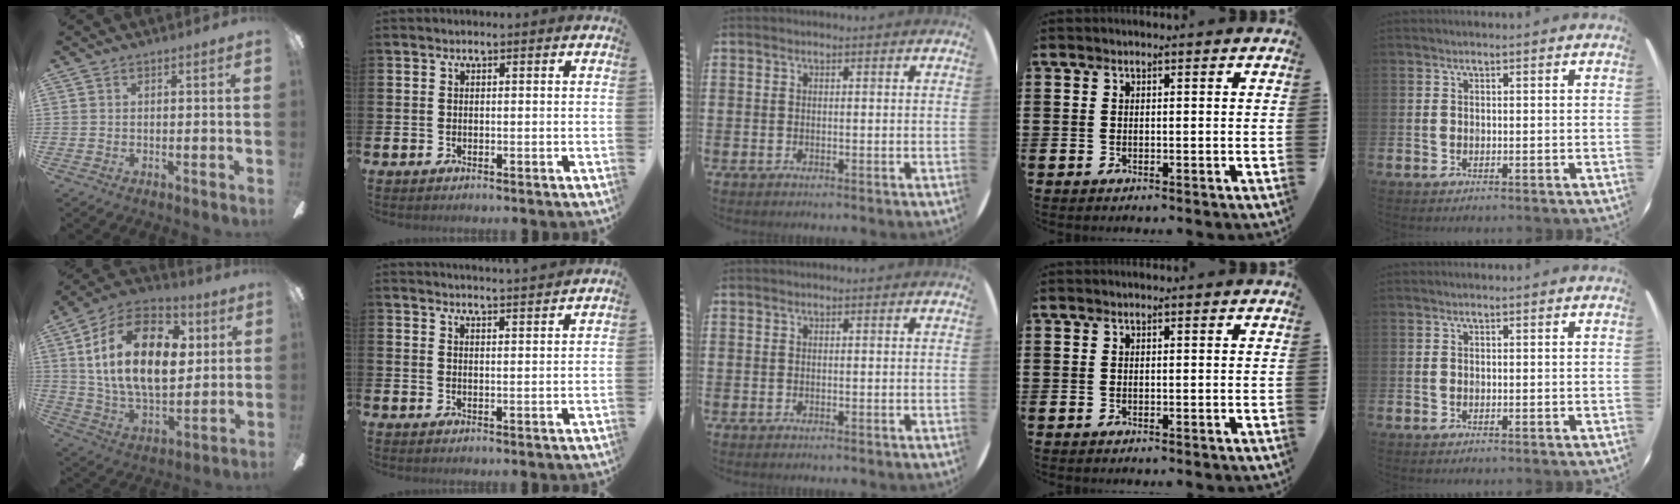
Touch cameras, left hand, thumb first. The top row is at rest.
{"thumb": {"total": 24.7, "force": [7.5, 14.6, 18.4], "torque": [-0.351, -0.011, 0.125]}, "index": {"total": 3.6, "force": [3.5, -0.5, -0.1], "torque": [0.001, -0.026, 0.062]}}